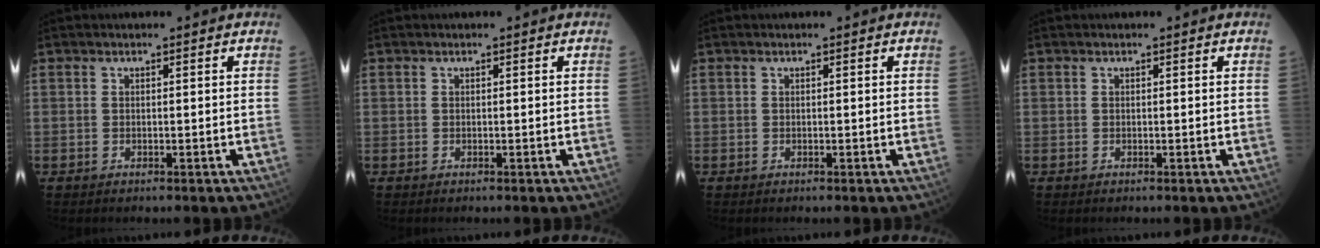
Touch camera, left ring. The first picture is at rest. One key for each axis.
{"total": 0.0}
{"total": 0.0}
{"total": 0.0}